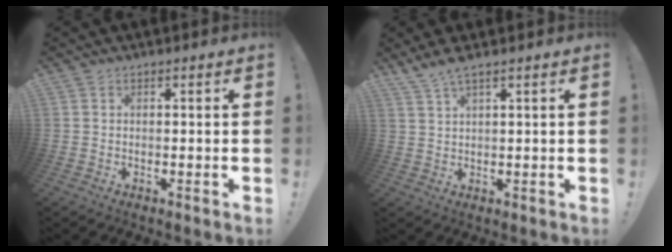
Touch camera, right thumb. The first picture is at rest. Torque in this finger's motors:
{"motor_torque": [-0.09, 0.20, 0.34, 0.34, 0.11]}